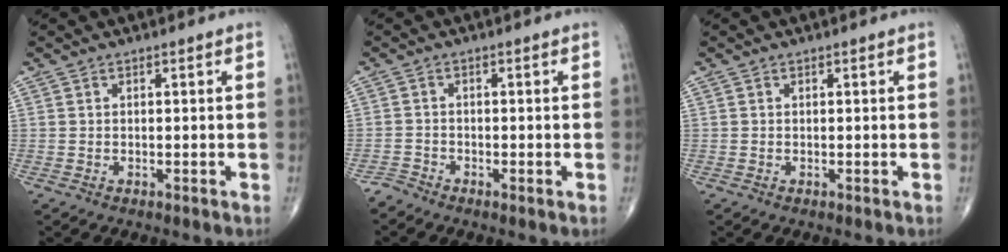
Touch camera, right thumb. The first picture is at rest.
{"total": 1.4, "force": [-1.4, 0.2, 0.1], "torque": [0.005, -0.005, -0.034]}
{"total": 0.0}